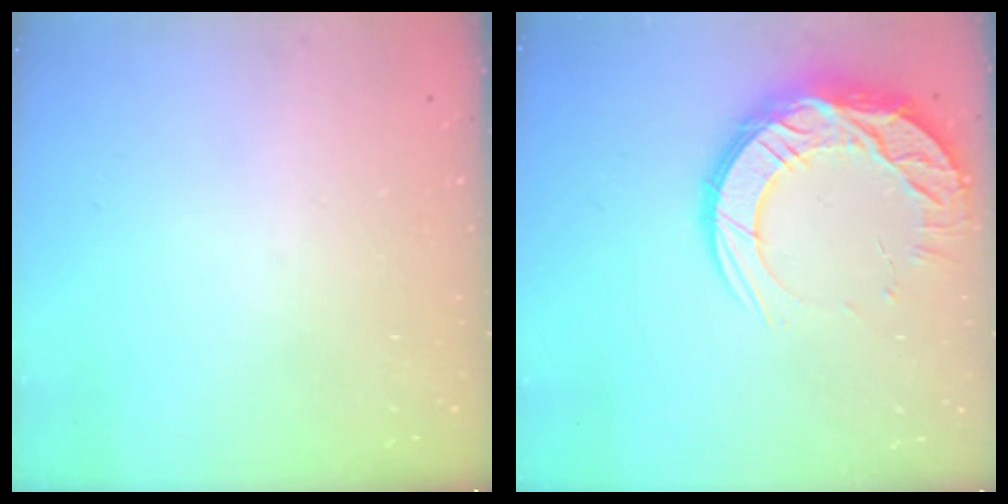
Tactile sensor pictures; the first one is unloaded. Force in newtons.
{"total": 16.5, "press": 16.5, "slide": 1.4}